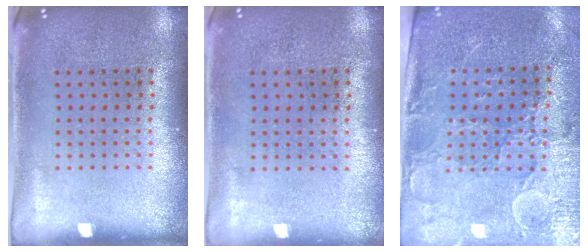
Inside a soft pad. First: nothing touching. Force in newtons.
{"total": 0.0}
{"total": 3.2, "press": 3.0, "slide": 1.3}